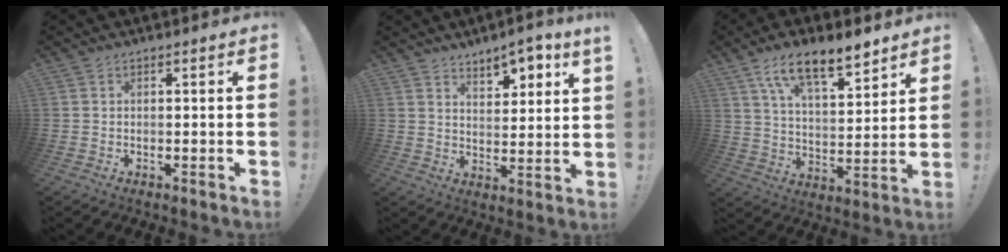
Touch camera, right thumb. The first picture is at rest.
{"total": 7.1, "force": [5.7, 1.4, 4.0], "torque": [-0.048, -0.041, 0.095]}
{"total": 14.0, "force": [9.8, 4.6, 8.8], "torque": [-0.154, -0.053, 0.172]}